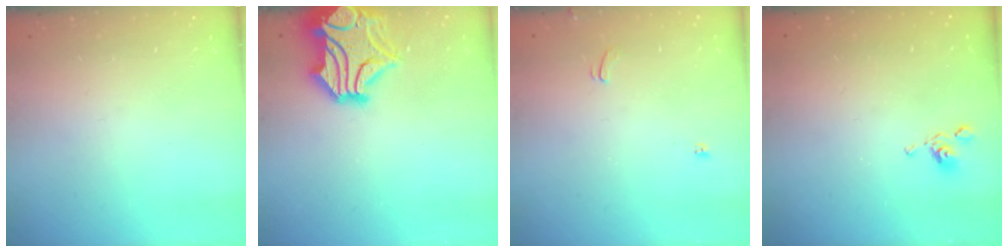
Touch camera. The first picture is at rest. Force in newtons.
{"total": 5.3, "press": 5.0, "slide": 1.7}
{"total": 2.7, "press": 2.7, "slide": 0.3}
{"total": 6.2, "press": 6.2, "slide": 0.2}